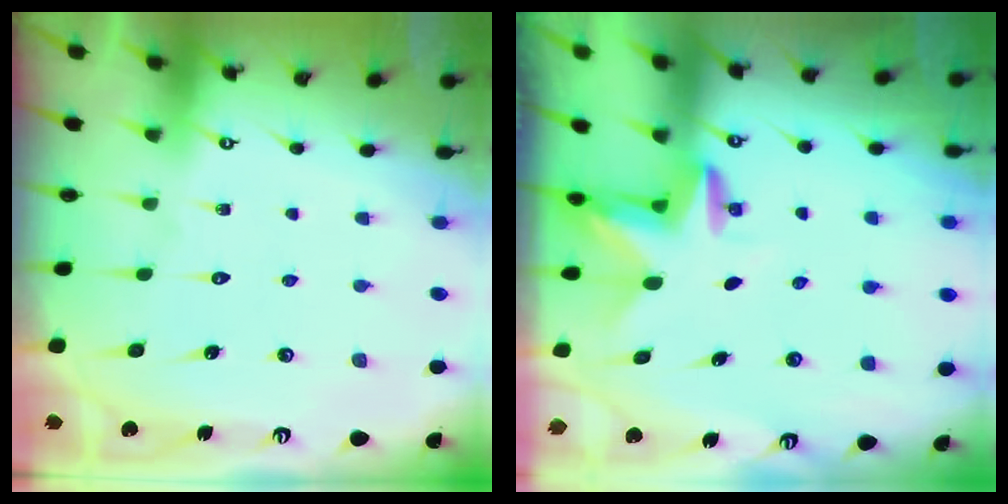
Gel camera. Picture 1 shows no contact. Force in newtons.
{"total": 3.4, "press": 3.4, "slide": 0.1}